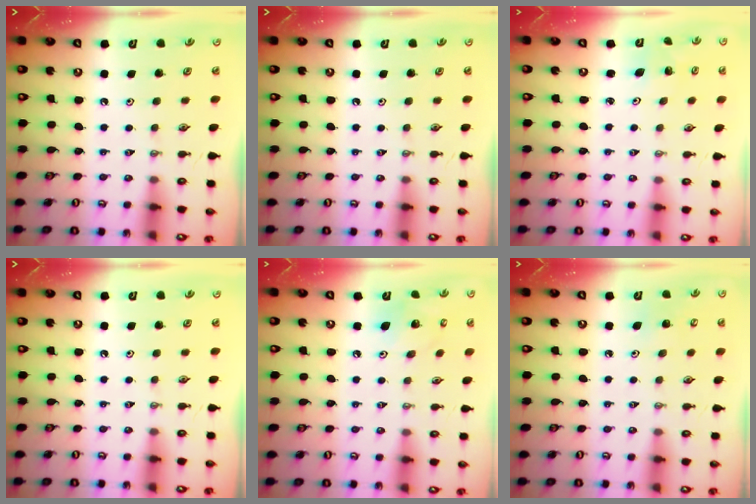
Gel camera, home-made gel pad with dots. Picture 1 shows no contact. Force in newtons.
{"total": 0.0}
{"total": 1.3, "press": 1.3, "slide": 0.1}
{"total": 0.0}
{"total": 9.1, "press": 8.7, "slide": 2.6}
{"total": 5.5, "press": 5.4, "slide": 1.1}